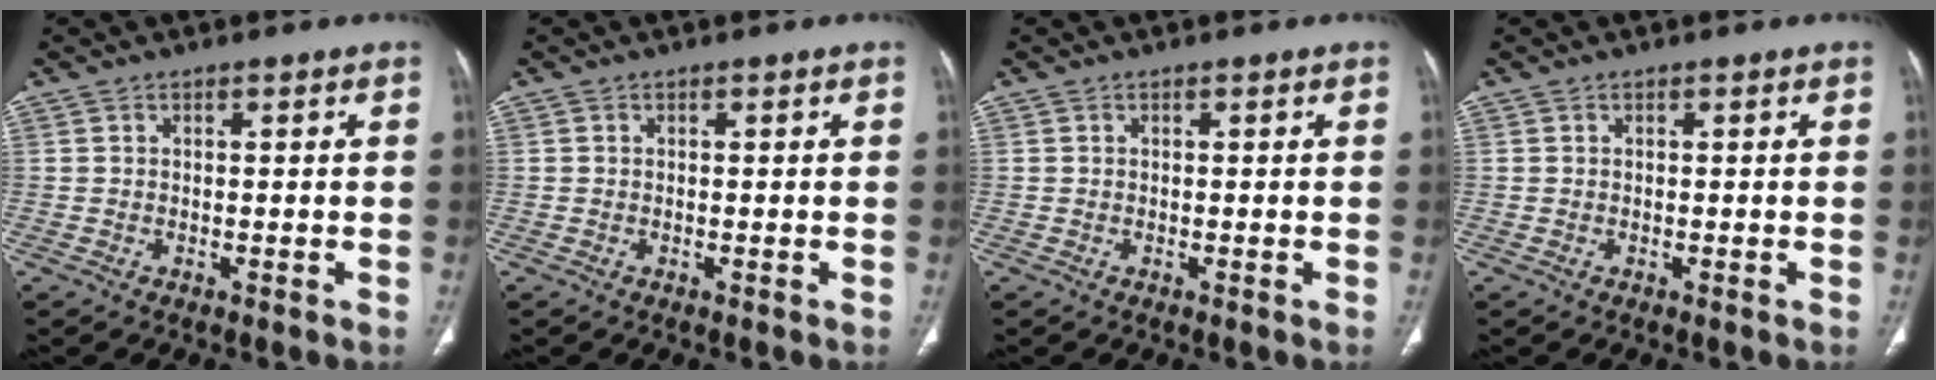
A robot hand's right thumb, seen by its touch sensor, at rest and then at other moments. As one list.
[{"total": 0.0}, {"total": 0.0}, {"total": 0.0}]